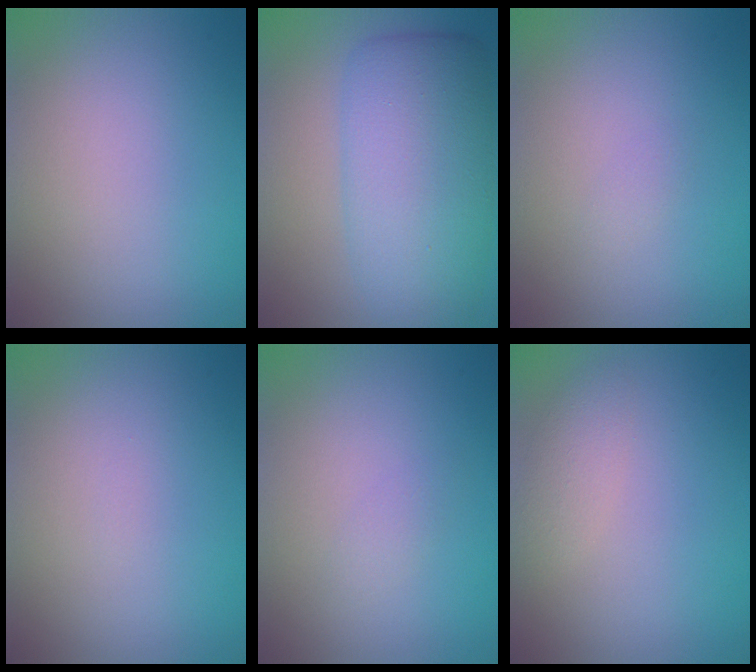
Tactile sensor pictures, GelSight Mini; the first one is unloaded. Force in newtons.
{"total": 8.4, "press": 8.4, "slide": 0.0}
{"total": 0.5, "press": 0.5, "slide": 0.0}
{"total": 0.0}
{"total": 0.9, "press": 0.9, "slide": 0.0}
{"total": 1.7, "press": 1.7, "slide": 0.0}